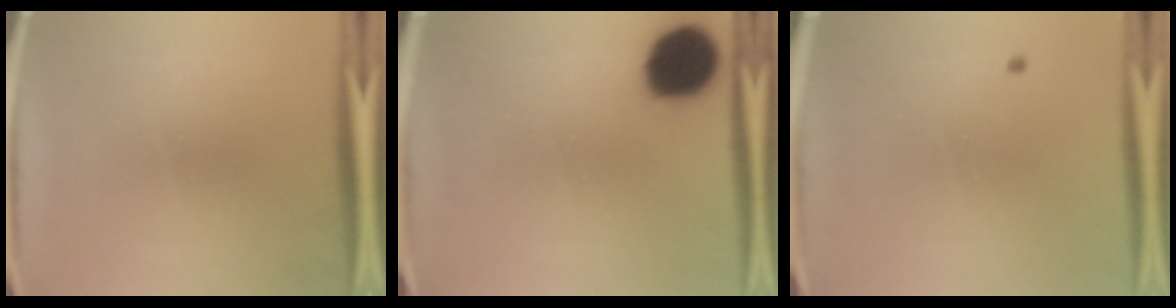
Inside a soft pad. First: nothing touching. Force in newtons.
{"total": 17.8}
{"total": 0.6}